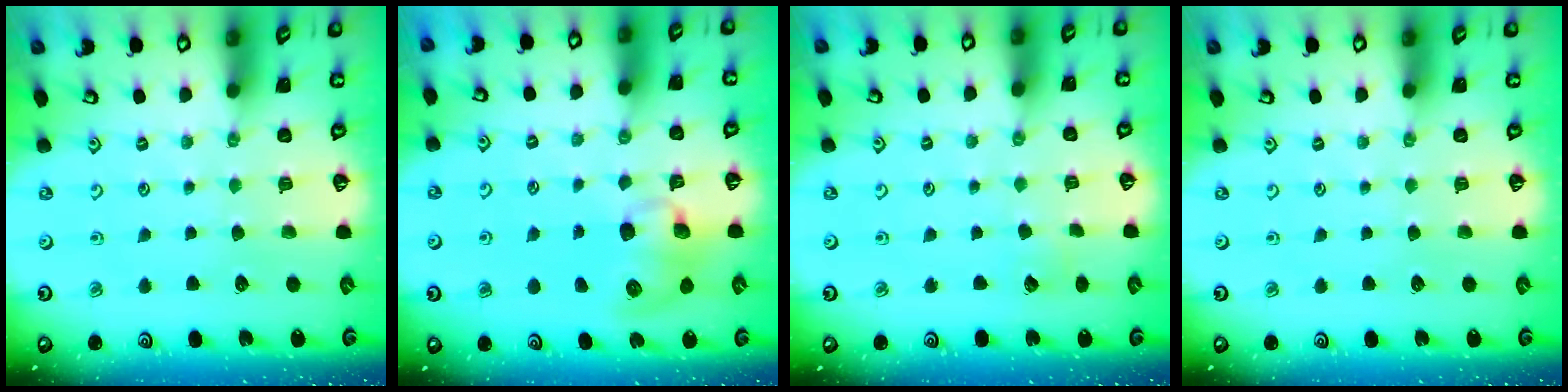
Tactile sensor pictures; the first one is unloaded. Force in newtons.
{"total": 9.2, "press": 9.1, "slide": 1.1}
{"total": 2.7, "press": 2.7, "slide": 0.2}
{"total": 0.0}